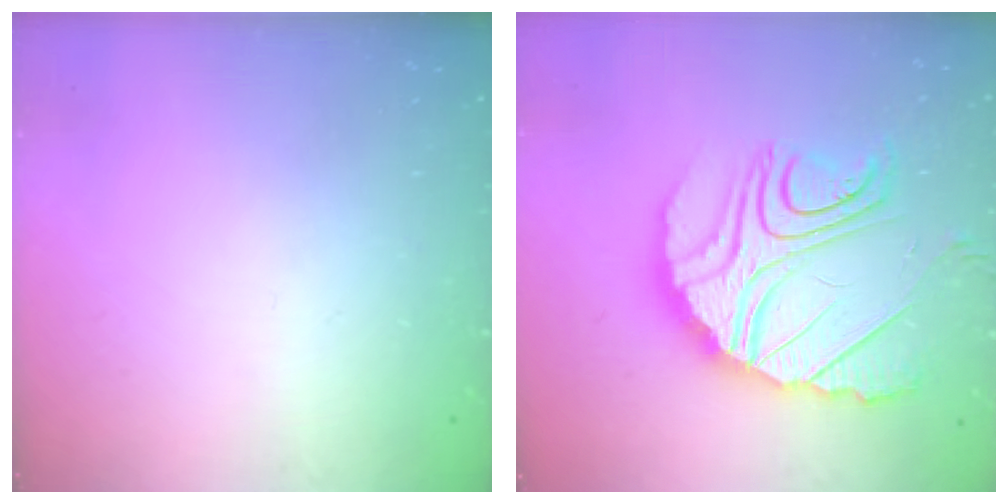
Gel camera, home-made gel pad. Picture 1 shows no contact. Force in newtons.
{"total": 21.8, "press": 21.7, "slide": 2.1}